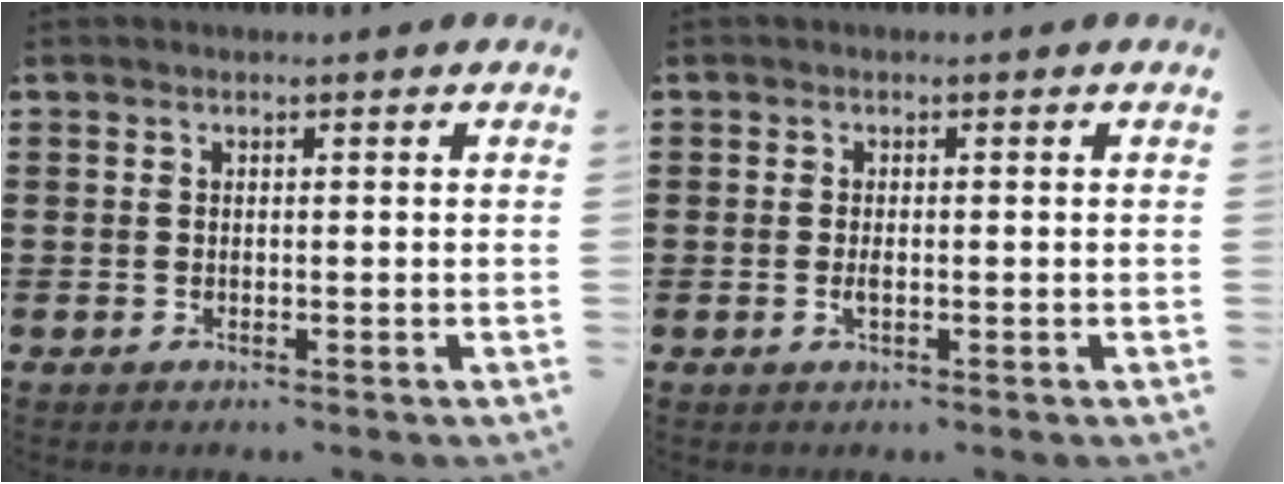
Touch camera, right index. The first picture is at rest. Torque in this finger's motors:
{"motor_torque": [1.37, 0.77, 0.30, 0.07]}